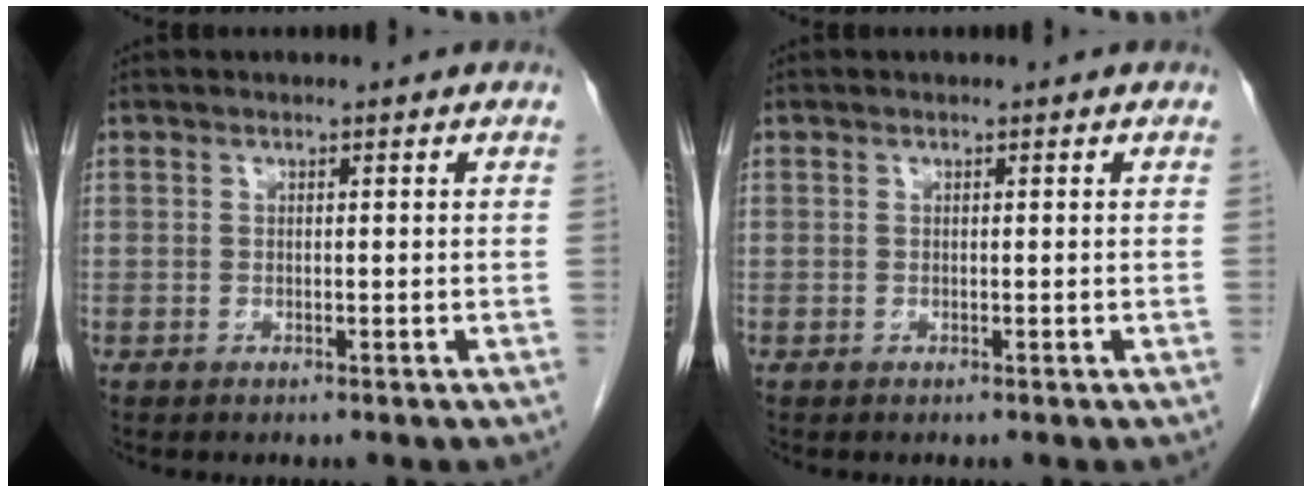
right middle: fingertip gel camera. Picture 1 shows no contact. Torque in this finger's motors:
{"motor_torque": [-0.01, 0.00, 0.00, 0.00]}